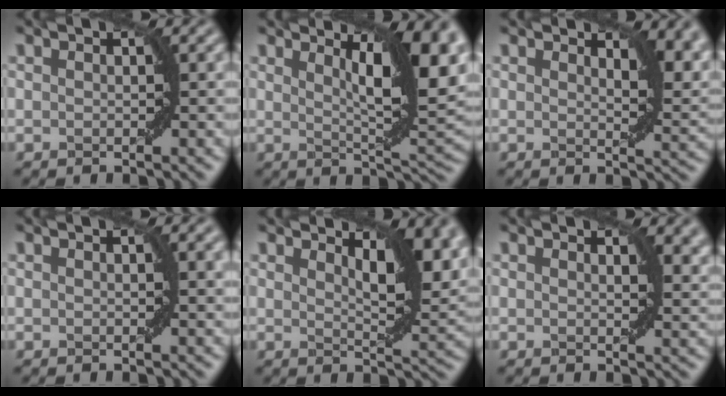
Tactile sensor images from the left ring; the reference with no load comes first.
{"total": 9.5, "force": [3.6, 2.2, 8.6], "torque": [-0.115, 0.005, 0.063]}
{"total": 4.2, "force": [2.7, 1.6, 2.9], "torque": [-0.037, -0.005, 0.036]}
{"total": 1.4, "force": [0.5, 0.1, 1.2], "torque": [-0.014, 0.001, 0.009]}
{"total": 6.4, "force": [3.6, 2.0, 4.9], "torque": [-0.066, 0.000, 0.059]}
{"total": 2.8, "force": [1.8, 1.1, 1.9], "torque": [-0.022, -0.004, 0.028]}